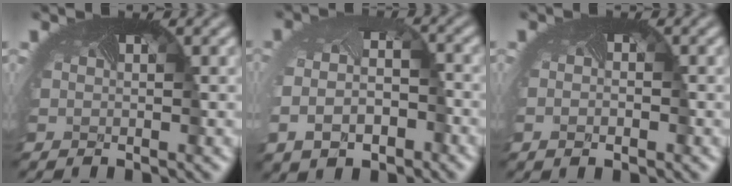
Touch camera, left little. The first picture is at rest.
{"total": 5.9, "force": [-2.3, 3.7, 4.0], "torque": [-0.093, -0.030, -0.030]}
{"total": 1.3, "force": [-0.7, 0.6, 0.9], "torque": [-0.010, -0.005, -0.007]}